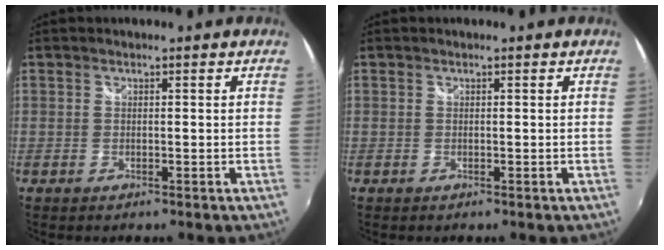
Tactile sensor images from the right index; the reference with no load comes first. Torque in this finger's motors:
{"motor_torque": [0.22, 0.24, -0.01, 0.01]}